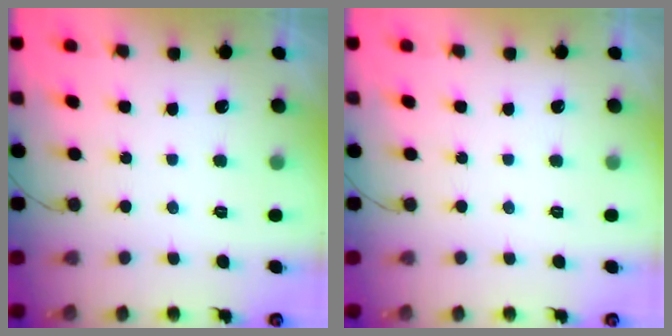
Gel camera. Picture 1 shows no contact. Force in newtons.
{"total": 0.0}